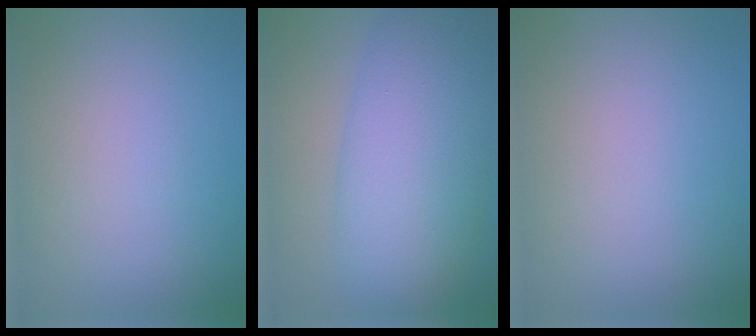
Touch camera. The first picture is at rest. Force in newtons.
{"total": 10.0, "press": 10.0, "slide": 0.2}
{"total": 0.0}